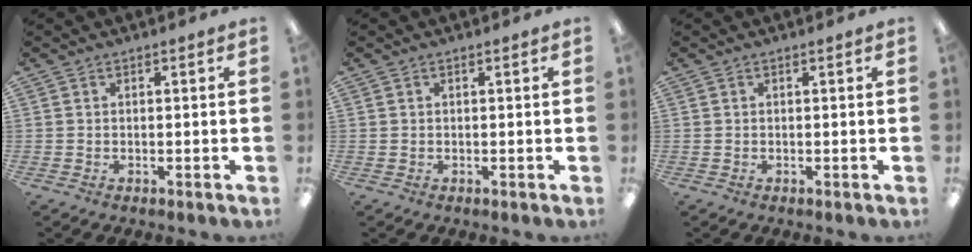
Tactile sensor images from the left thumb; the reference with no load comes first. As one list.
[{"total": 0.0}, {"total": 0.0}]